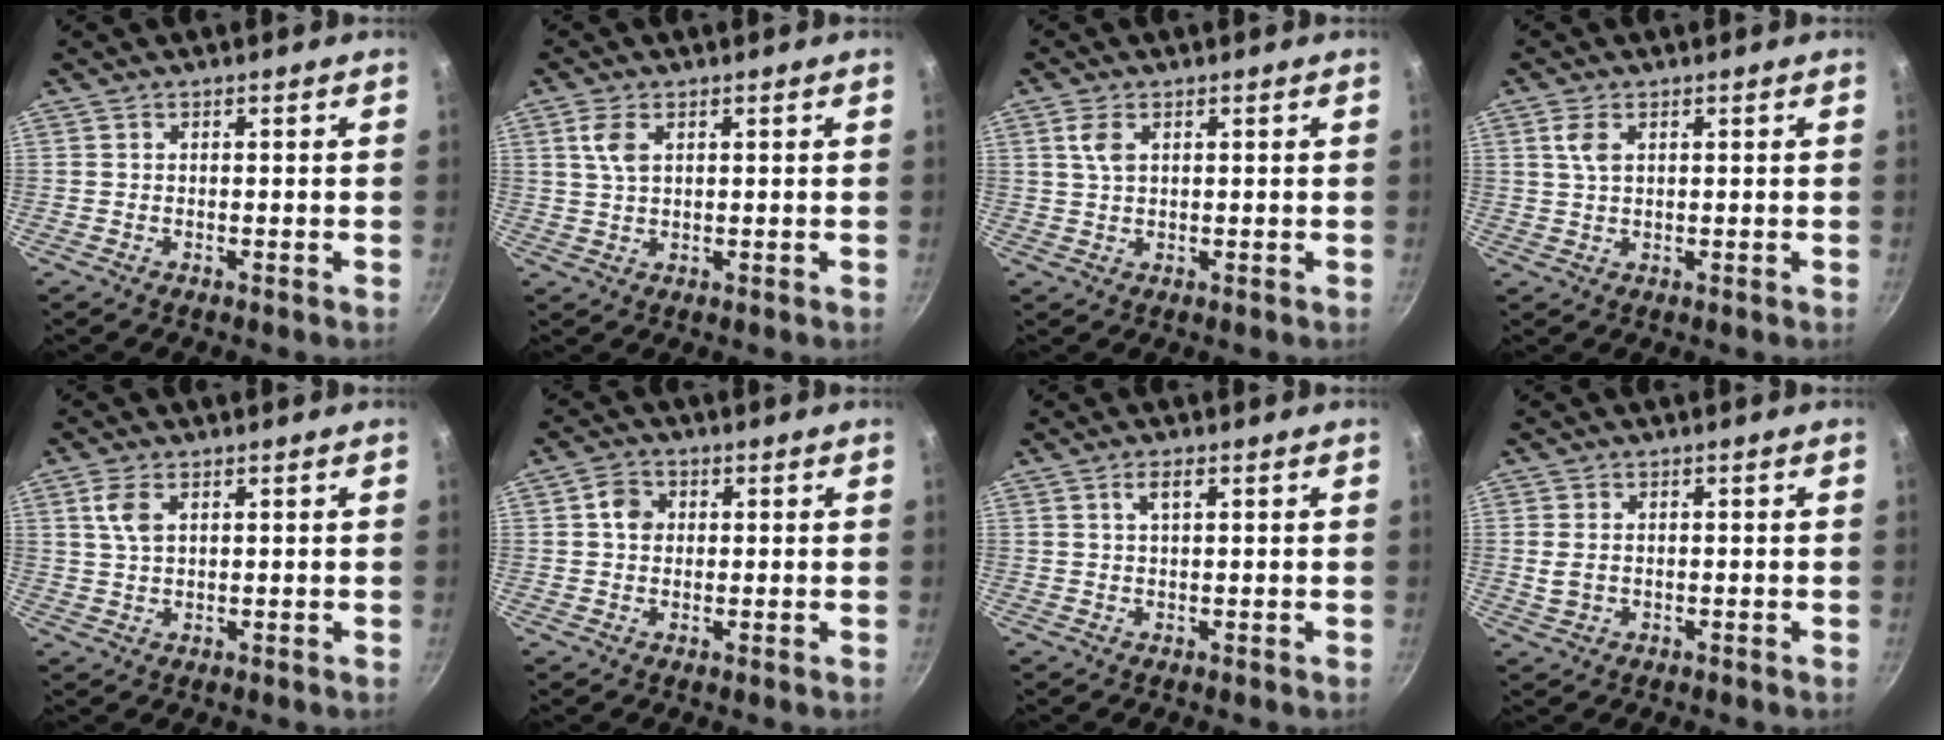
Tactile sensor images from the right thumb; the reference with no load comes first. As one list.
[{"total": 4.2, "force": [1.6, 2.2, 3.2], "torque": [-0.063, -0.004, 0.033]}, {"total": 3.5, "force": [1.3, 1.8, 2.6], "torque": [-0.051, -0.003, 0.027]}, {"total": 3.4, "force": [1.3, 1.7, 2.6], "torque": [-0.051, -0.003, 0.027]}, {"total": 4.3, "force": [1.7, 2.3, 3.3], "torque": [-0.065, -0.003, 0.033]}, {"total": 4.1, "force": [0.8, 3.3, 2.2], "torque": [-0.027, 0.006, 0.007]}, {"total": 2.1, "force": [0.9, 0.7, 1.8], "torque": [-0.033, 0.003, 0.018]}, {"total": 2.8, "force": [0.0, 2.1, 1.9], "torque": [-0.036, 0.004, 0.003]}]